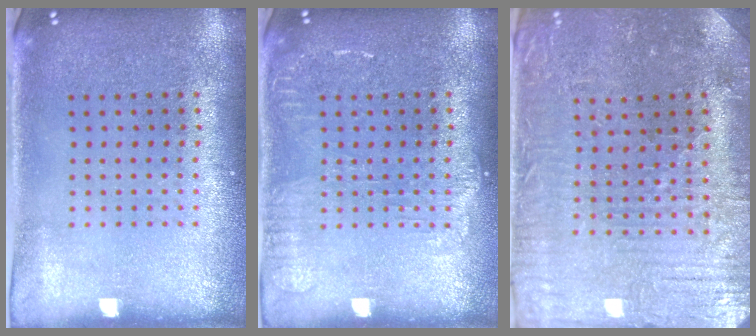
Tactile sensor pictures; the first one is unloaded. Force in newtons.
{"total": 1.6, "press": 1.5, "slide": 0.3}
{"total": 2.0, "press": 1.9, "slide": 0.4}